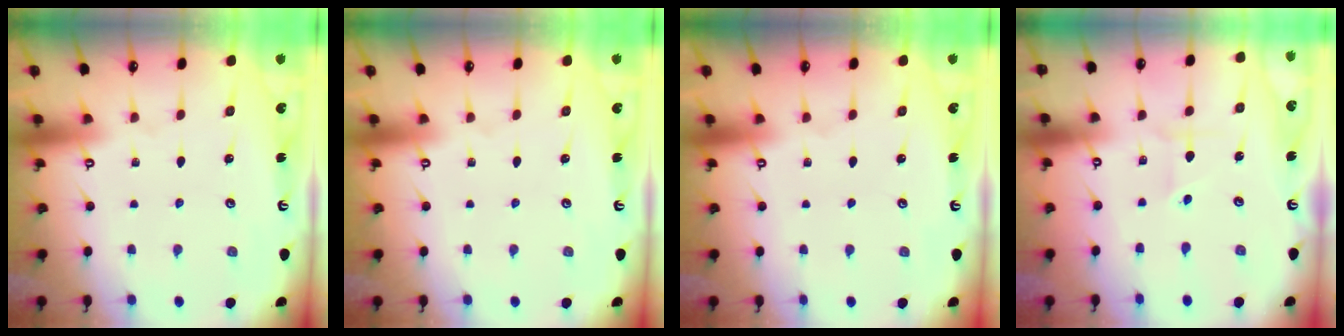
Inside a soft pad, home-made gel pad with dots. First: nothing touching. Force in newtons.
{"total": 0.0}
{"total": 0.0}
{"total": 1.7, "press": 1.5, "slide": 0.9}